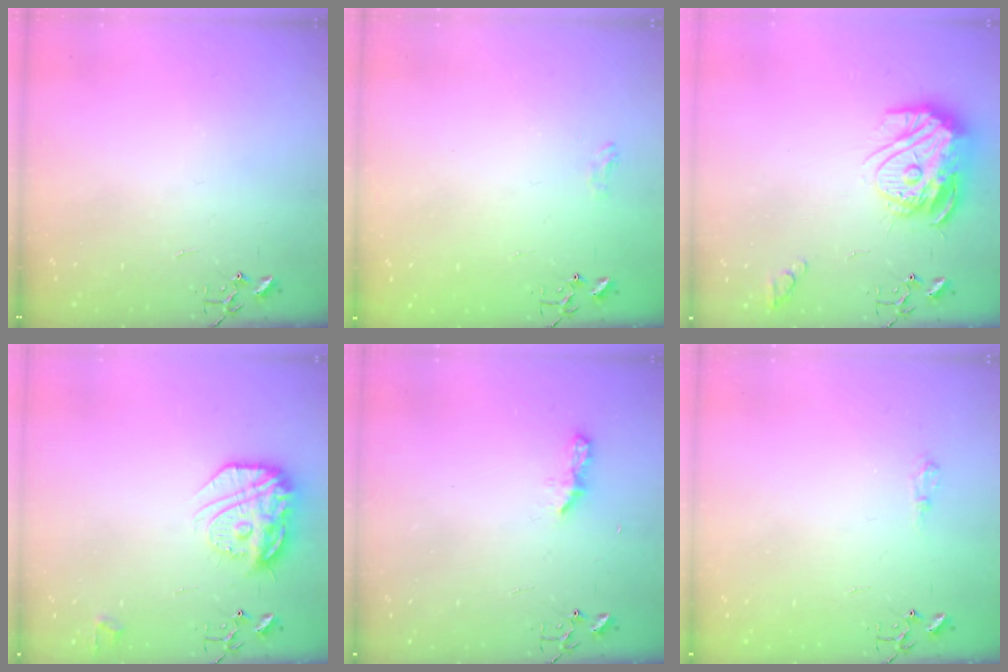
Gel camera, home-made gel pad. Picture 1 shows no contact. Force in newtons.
{"total": 6.3, "press": 6.3, "slide": 0.8}
{"total": 16.7, "press": 16.7, "slide": 1.6}
{"total": 18.7, "press": 18.6, "slide": 1.6}
{"total": 5.9, "press": 5.8, "slide": 0.7}
{"total": 5.8, "press": 5.8, "slide": 0.7}